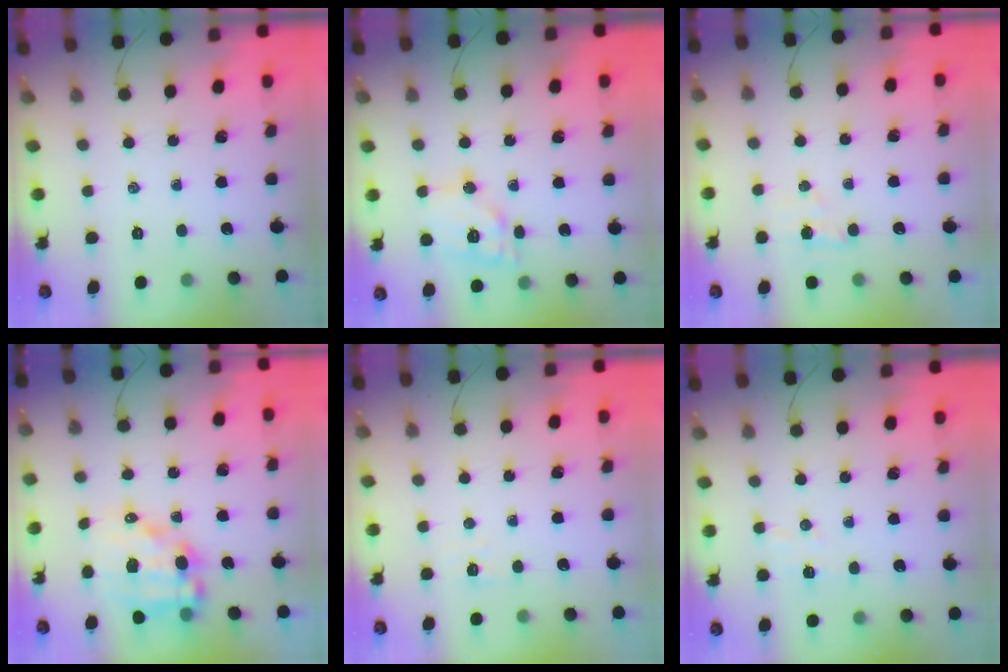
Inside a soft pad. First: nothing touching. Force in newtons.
{"total": 13.2, "press": 13.1, "slide": 1.8}
{"total": 3.5, "press": 3.4, "slide": 0.8}
{"total": 11.0, "press": 10.7, "slide": 2.7}
{"total": 2.3, "press": 2.1, "slide": 0.8}
{"total": 4.0, "press": 3.9, "slide": 0.6}